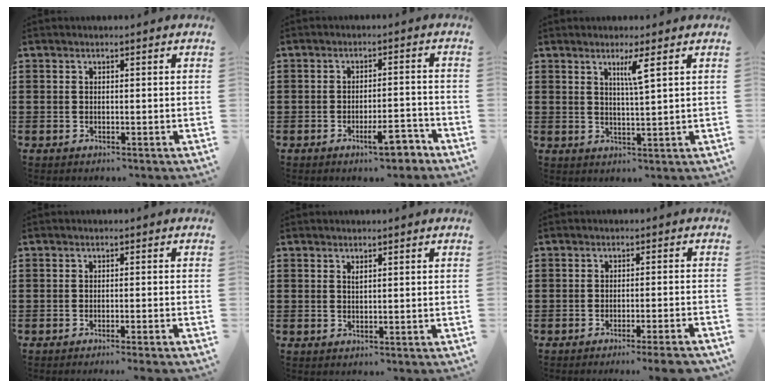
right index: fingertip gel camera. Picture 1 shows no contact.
{"total": 5.4, "force": [-3.8, 1.5, 3.6], "torque": [-0.055, 0.005, -0.064]}
{"total": 3.2, "force": [1.8, -0.3, 2.6], "torque": [-0.047, -0.009, 0.026]}
{"total": 1.4, "force": [-1.1, -0.5, 0.7], "torque": [-0.013, -0.004, -0.021]}
{"total": 0.6, "force": [0.4, 0.1, 0.4], "torque": [-0.010, 0.000, 0.009]}
{"total": 2.9, "force": [-2.3, -0.7, 1.6], "torque": [-0.026, -0.009, -0.045]}